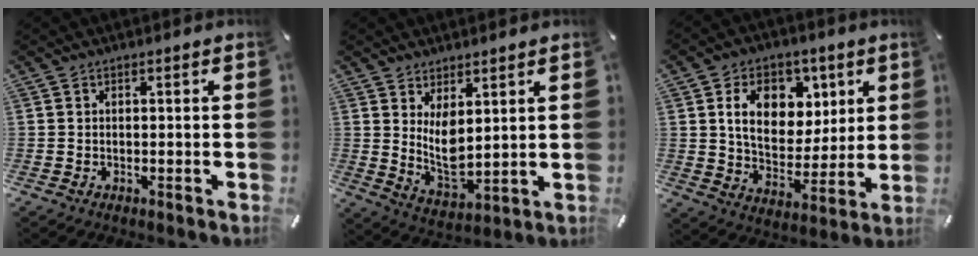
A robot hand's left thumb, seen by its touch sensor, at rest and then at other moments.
{"total": 8.0, "force": [3.0, 4.1, 6.1], "torque": [-0.123, -0.022, 0.055]}
{"total": 14.0, "force": [5.4, 10.4, 7.7], "torque": [-0.111, -0.016, 0.097]}